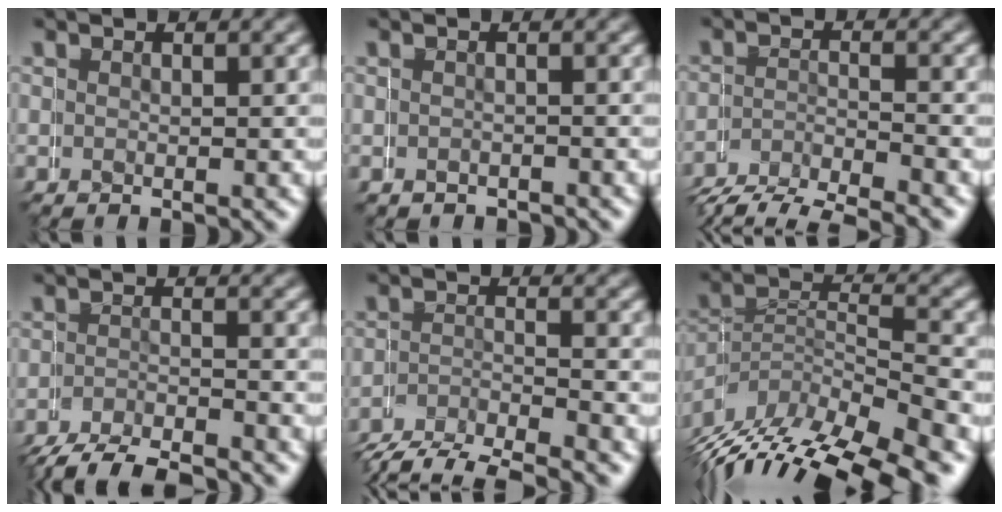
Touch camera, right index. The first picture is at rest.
{"total": 1.2, "force": [-0.4, -0.1, -1.1], "torque": [0.014, 0.003, -0.007]}
{"total": 2.3, "force": [-2.0, 1.2, 0.2], "torque": [-0.012, 0.000, -0.040]}
{"total": 4.4, "force": [-4.0, 1.8, 0.5], "torque": [-0.016, -0.010, -0.062]}
{"total": 2.8, "force": [-2.2, 1.7, 0.4], "torque": [-0.010, 0.001, -0.045]}
{"total": 7.7, "force": [-4.6, 4.9, 3.8], "torque": [-0.076, -0.017, -0.066]}